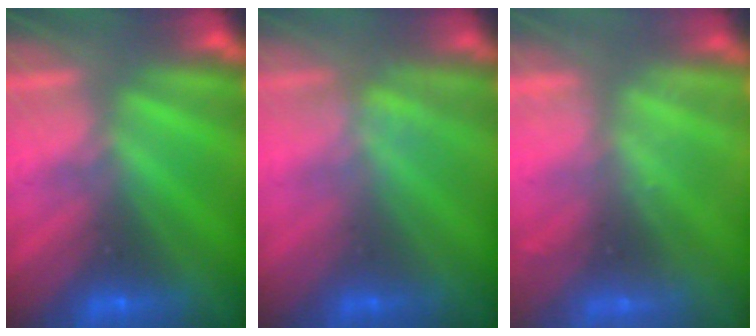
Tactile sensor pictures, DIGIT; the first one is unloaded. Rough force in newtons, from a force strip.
{"total": 2.3}
{"total": 2.3}